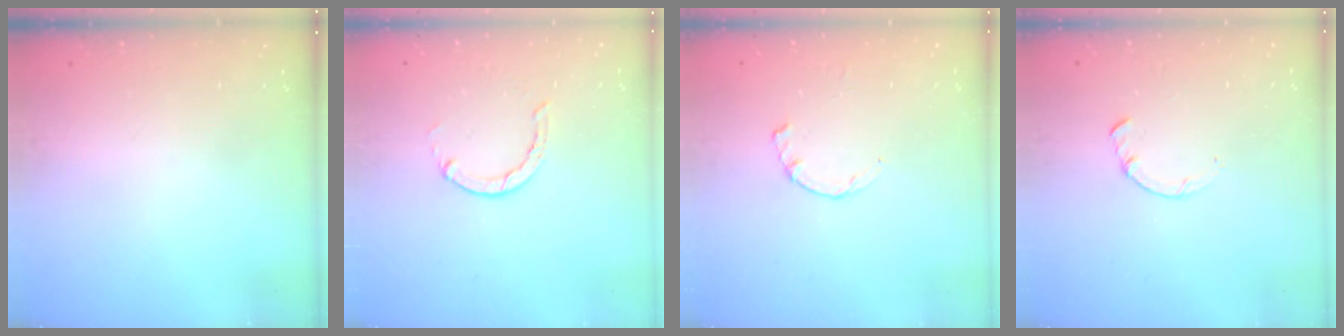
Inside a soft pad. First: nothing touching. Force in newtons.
{"total": 1.3, "press": 1.3, "slide": 0.3}
{"total": 1.2, "press": 1.1, "slide": 0.3}
{"total": 0.7, "press": 0.6, "slide": 0.2}